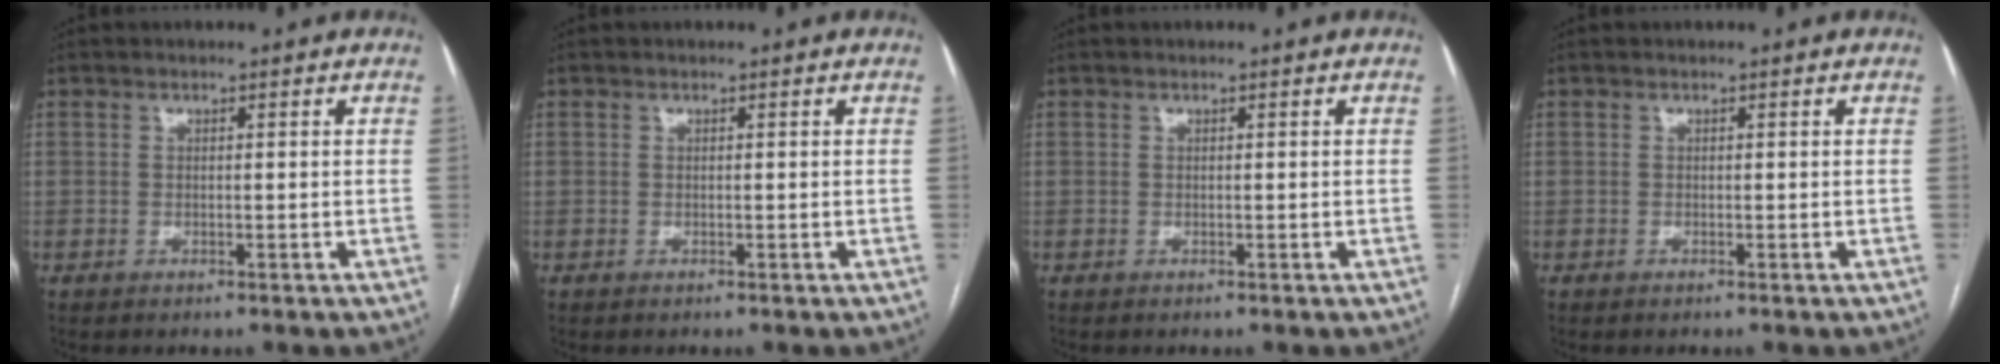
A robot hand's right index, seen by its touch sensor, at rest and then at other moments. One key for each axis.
{"total": 0.0}
{"total": 0.0}
{"total": 0.0}